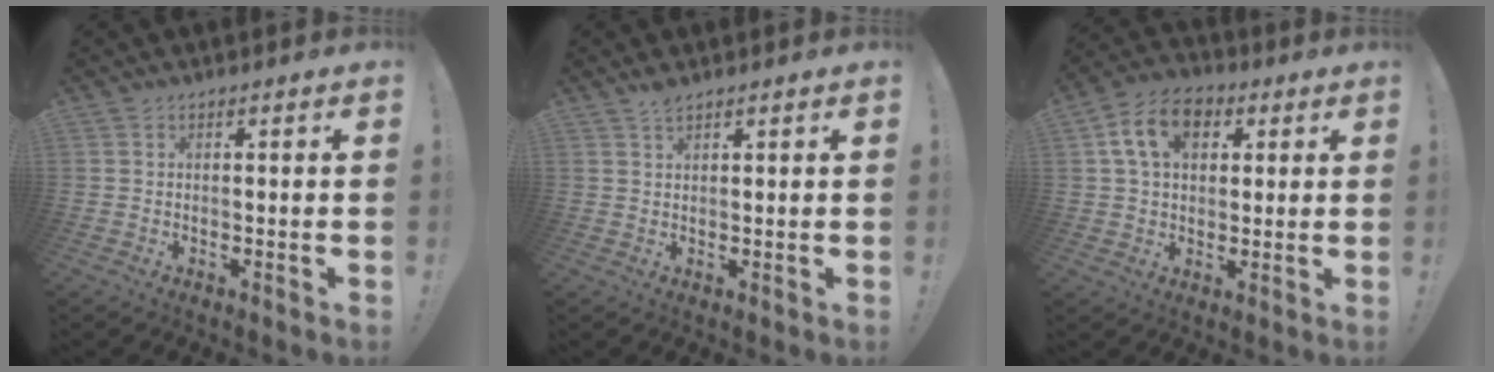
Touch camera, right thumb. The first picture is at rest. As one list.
[{"total": 2.3, "force": [1.9, 0.6, 1.1], "torque": [-0.011, -0.011, 0.032]}, {"total": 12.3, "force": [4.3, 8.5, 7.8], "torque": [-0.131, 0.009, 0.085]}]